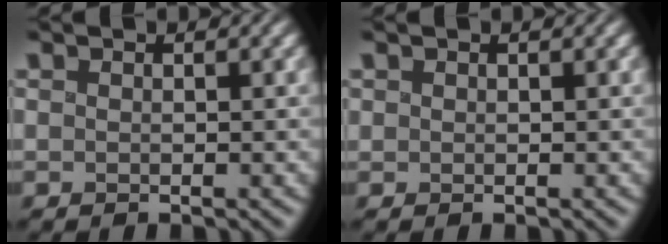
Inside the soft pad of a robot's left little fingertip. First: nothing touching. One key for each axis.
{"total": 0.0}